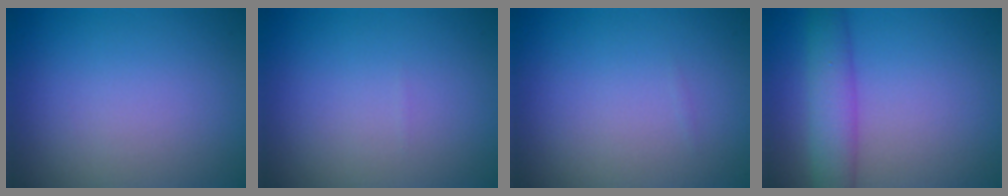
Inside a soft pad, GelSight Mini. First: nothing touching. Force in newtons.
{"total": 0.0}
{"total": 0.0}
{"total": 4.4, "press": 4.4, "slide": 0.5}